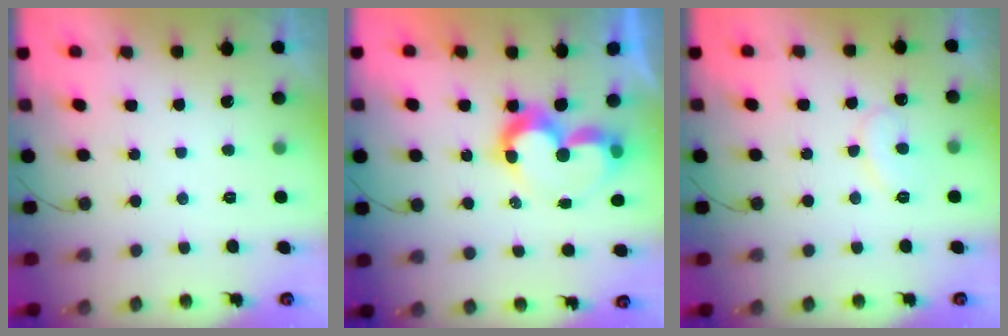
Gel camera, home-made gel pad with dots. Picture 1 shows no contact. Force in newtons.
{"total": 9.7, "press": 9.7, "slide": 0.9}
{"total": 8.8, "press": 8.8, "slide": 0.7}